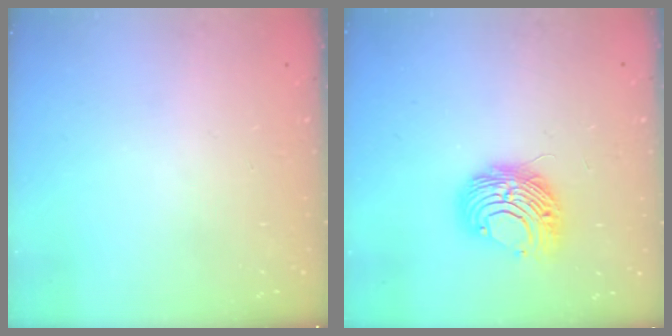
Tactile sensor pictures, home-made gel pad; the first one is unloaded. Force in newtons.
{"total": 8.9, "press": 8.9, "slide": 0.0}